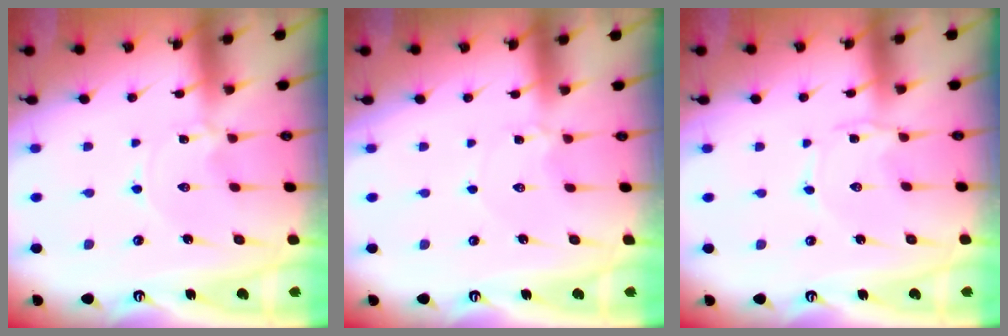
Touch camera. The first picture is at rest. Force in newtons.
{"total": 2.2, "press": 2.2, "slide": 0.2}
{"total": 1.8, "press": 1.8, "slide": 0.3}